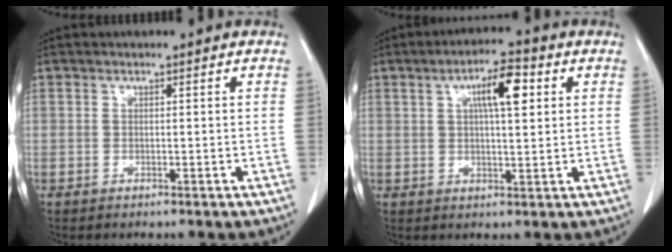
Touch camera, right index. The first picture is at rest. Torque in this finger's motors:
{"motor_torque": [0.88, 0.43, 0.24, 0.08]}